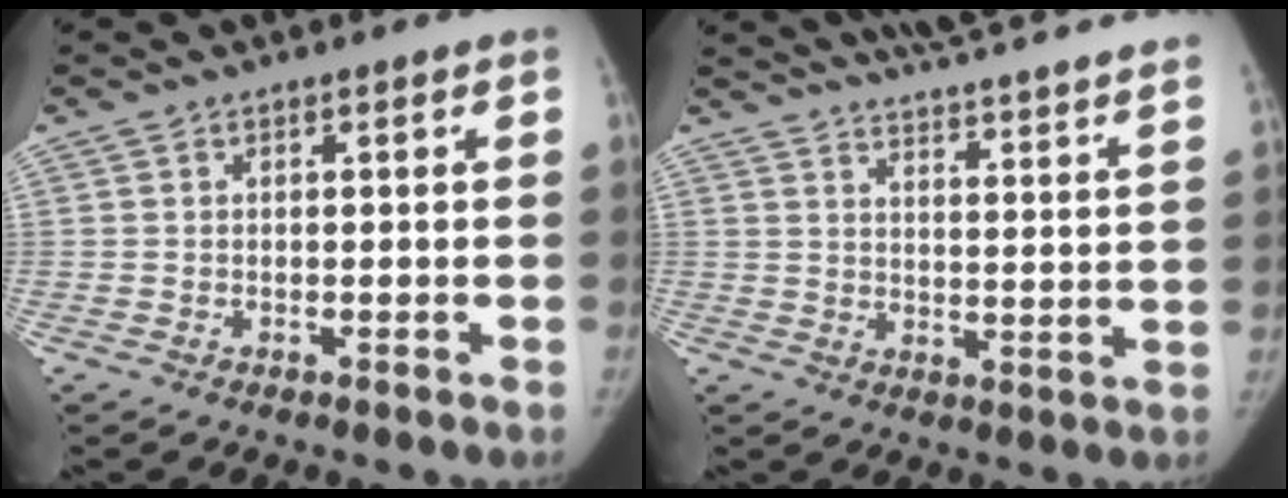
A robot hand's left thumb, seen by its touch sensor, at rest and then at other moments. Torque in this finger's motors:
{"motor_torque": [2.38, -2.63, 1.30, -1.47, 0.00]}